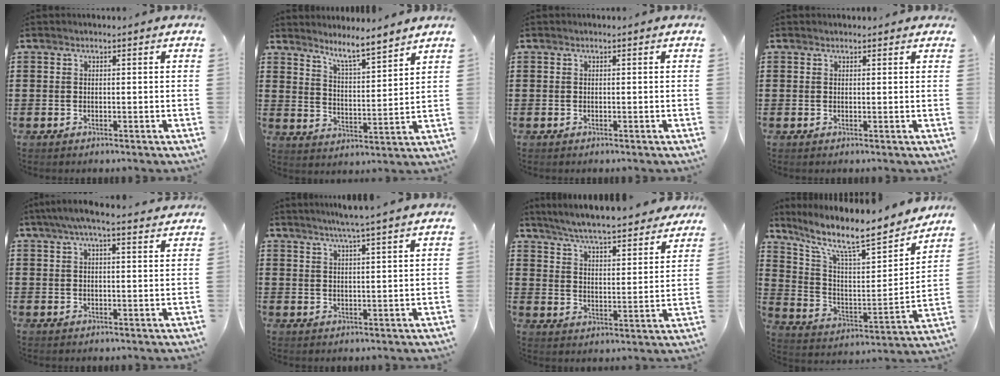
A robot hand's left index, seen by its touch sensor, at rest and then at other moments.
{"total": 6.1, "force": [5.6, -0.2, 2.5], "torque": [-0.061, -0.034, 0.094]}
{"total": 0.0}
{"total": 0.8, "force": [0.7, 0.4, 0.1], "torque": [-0.005, 0.002, 0.015]}
{"total": 4.7, "force": [3.5, 0.5, 3.0], "torque": [-0.066, -0.002, 0.063]}
{"total": 4.1, "force": [3.3, -0.9, 2.1], "torque": [-0.048, -0.010, 0.057]}
{"total": 6.3, "force": [6.1, 0.1, 1.6], "torque": [-0.058, -0.036, 0.106]}
{"total": 10.4, "force": [8.2, 2.2, 6.0], "torque": [-0.137, -0.060, 0.130]}